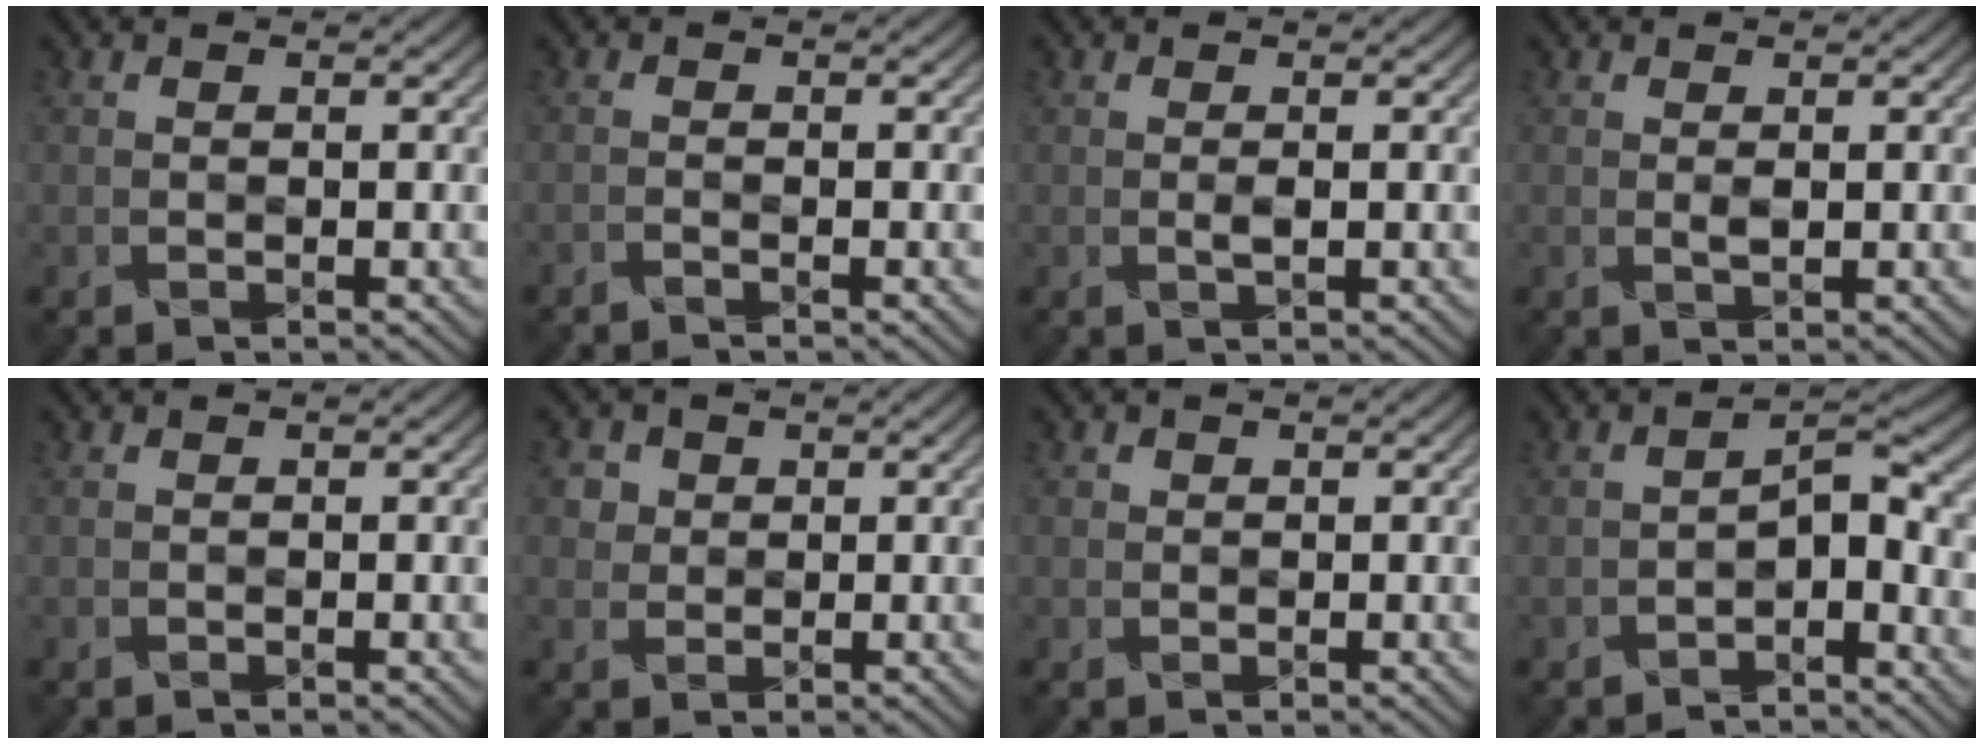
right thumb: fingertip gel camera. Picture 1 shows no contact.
{"total": 0.8, "force": [-0.8, 0.0, 0.3], "torque": [-0.001, 0.005, -0.021]}
{"total": 0.5, "force": [0.0, 0.0, 0.5], "torque": [-0.012, 0.001, 0.001]}
{"total": 0.7, "force": [0.4, 0.2, 0.5], "torque": [-0.011, 0.000, 0.008]}
{"total": 0.0}
{"total": 3.4, "force": [1.7, 2.9, 0.5], "torque": [-0.021, -0.004, 0.026]}
{"total": 0.9, "force": [0.4, 0.8, 0.1], "torque": [0.003, 0.002, 0.006]}
{"total": 3.0, "force": [-2.0, 1.0, 2.0], "torque": [-0.030, 0.013, -0.037]}